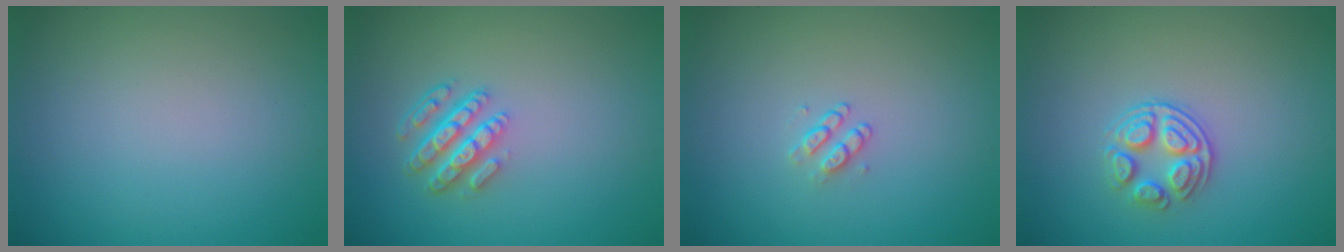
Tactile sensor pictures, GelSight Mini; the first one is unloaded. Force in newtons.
{"total": 4.4, "press": 3.3, "slide": 2.9}
{"total": 1.1, "press": 0.8, "slide": 0.7}
{"total": 2.9, "press": 2.6, "slide": 1.3}